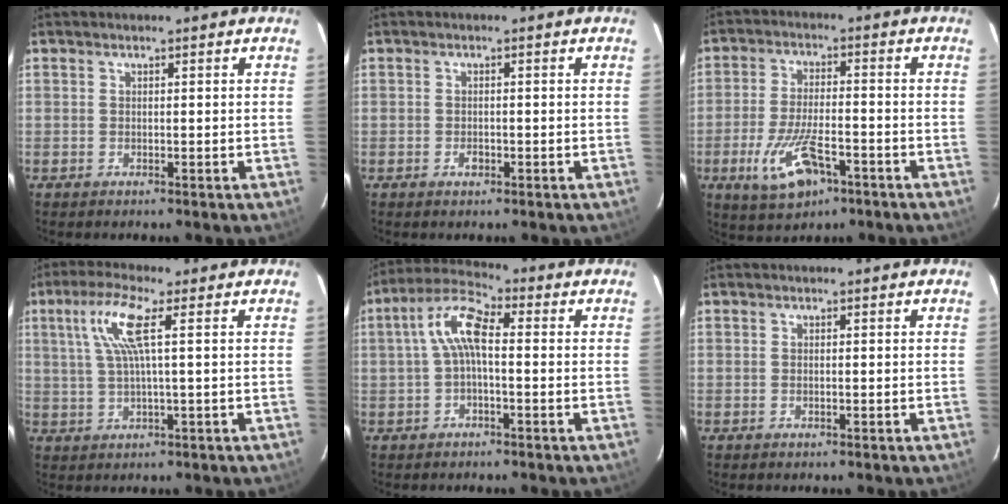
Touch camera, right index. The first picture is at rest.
{"total": 1.4, "force": [-0.6, 0.8, 0.9], "torque": [-0.017, 0.002, -0.010]}
{"total": 10.6, "force": [-4.8, 4.3, 8.4], "torque": [-0.183, -0.014, -0.081]}
{"total": 7.4, "force": [2.2, 0.4, 7.1], "torque": [-0.141, 0.008, 0.048]}
{"total": 7.3, "force": [0.0, 2.8, 6.7], "torque": [-0.148, 0.026, -0.003]}
{"total": 0.0}